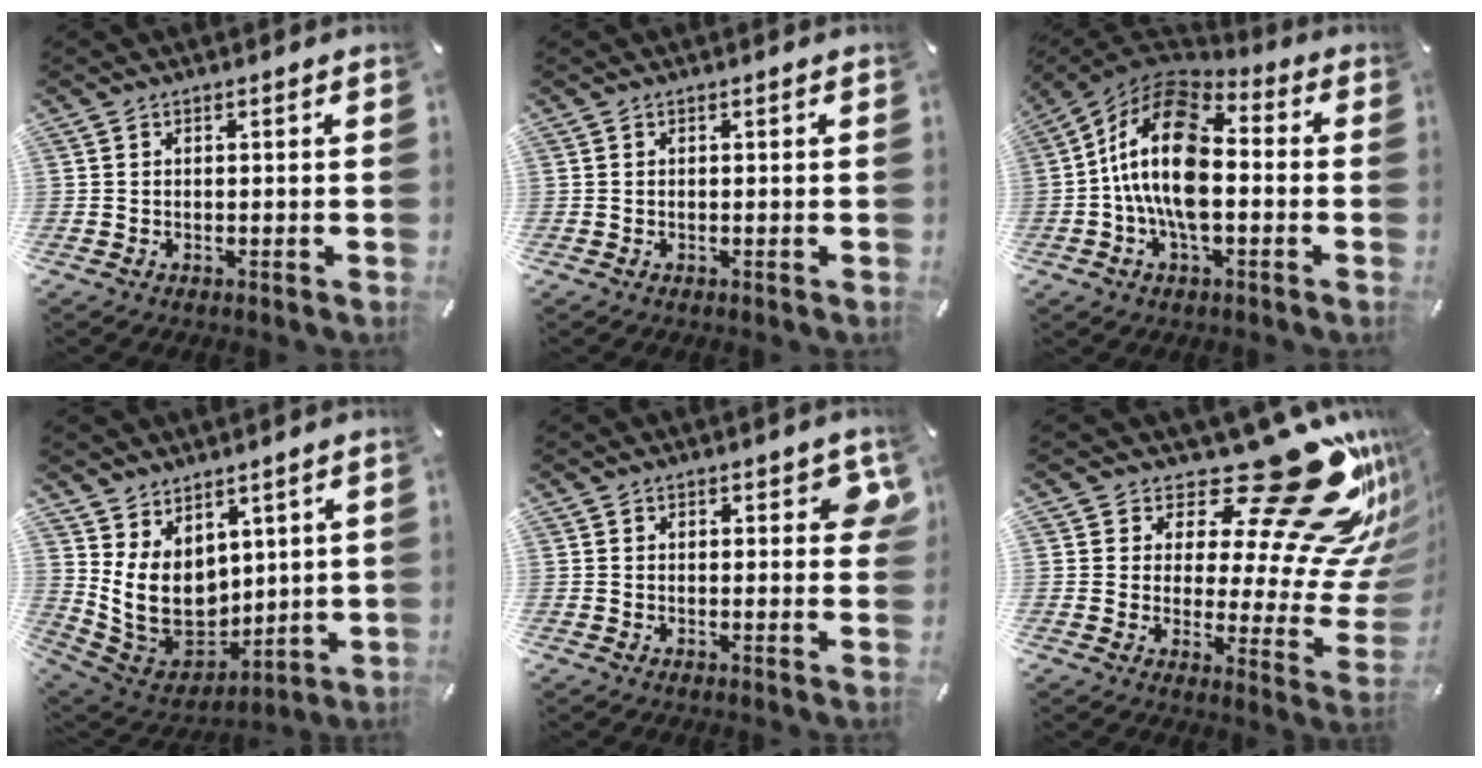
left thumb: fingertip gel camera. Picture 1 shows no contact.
{"total": 0.0}
{"total": 17.0, "force": [-1.7, 9.5, 14.0], "torque": [-0.286, 0.006, -0.033]}
{"total": 12.2, "force": [3.1, 9.9, 6.4], "torque": [-0.143, -0.037, 0.072]}
{"total": 4.4, "force": [2.0, 2.3, 3.2], "torque": [-0.026, -0.007, 0.027]}
{"total": 26.5, "force": [16.1, 9.5, 18.8], "torque": [-0.221, -0.138, 0.263]}